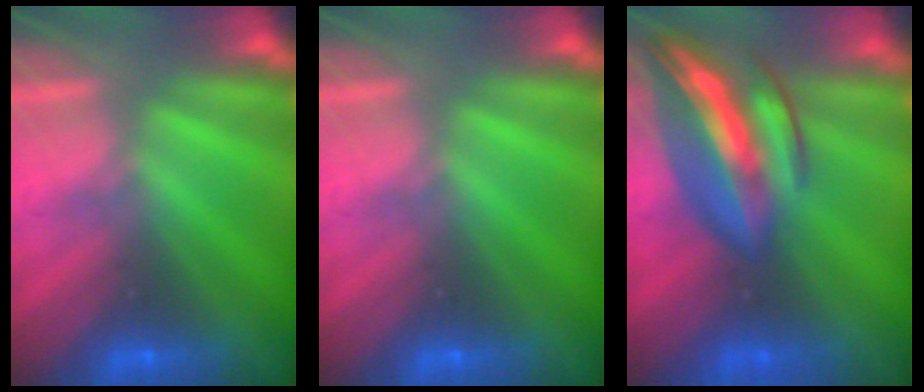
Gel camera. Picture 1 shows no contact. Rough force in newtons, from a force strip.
{"total": 0.0}
{"total": 7.3}